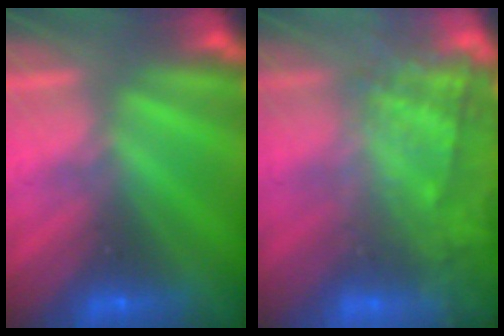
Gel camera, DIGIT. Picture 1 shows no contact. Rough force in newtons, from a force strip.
{"total": 5.8}